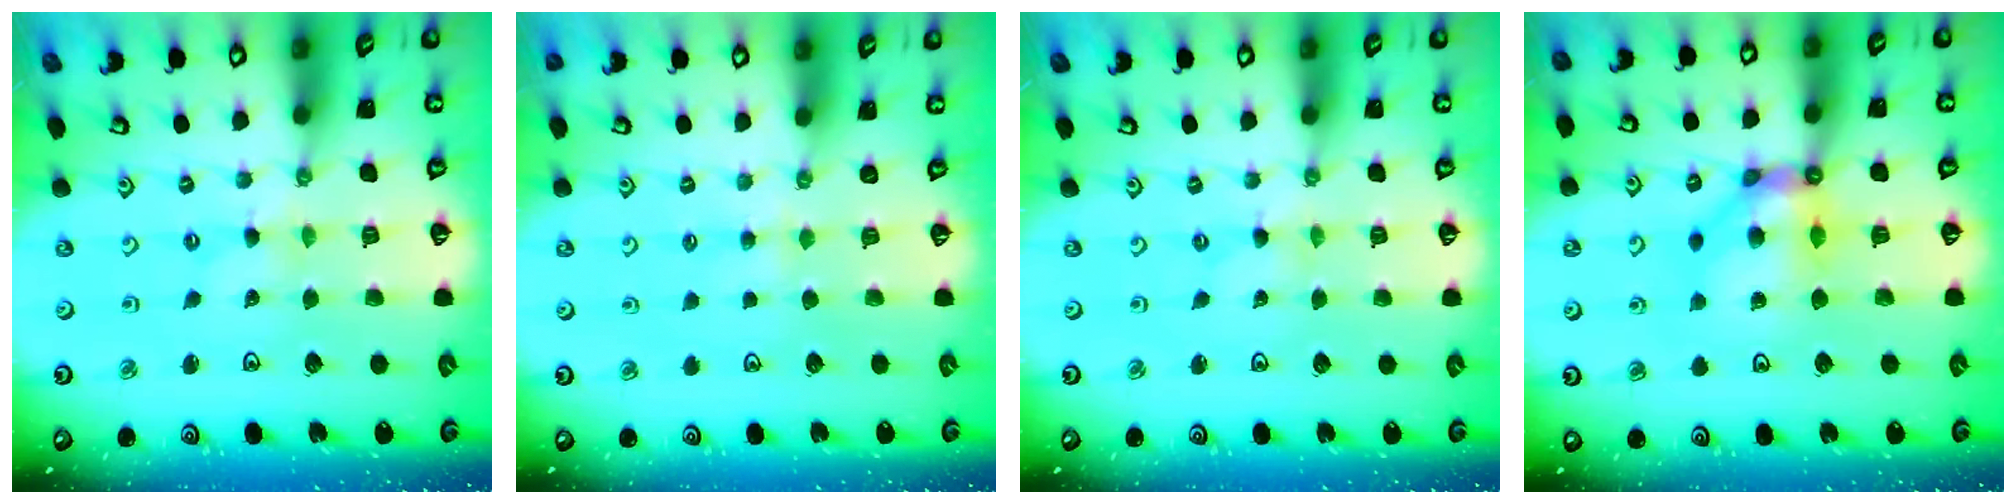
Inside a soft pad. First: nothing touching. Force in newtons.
{"total": 2.4, "press": 2.4, "slide": 0.4}
{"total": 0.0}
{"total": 9.1, "press": 9.0, "slide": 1.1}